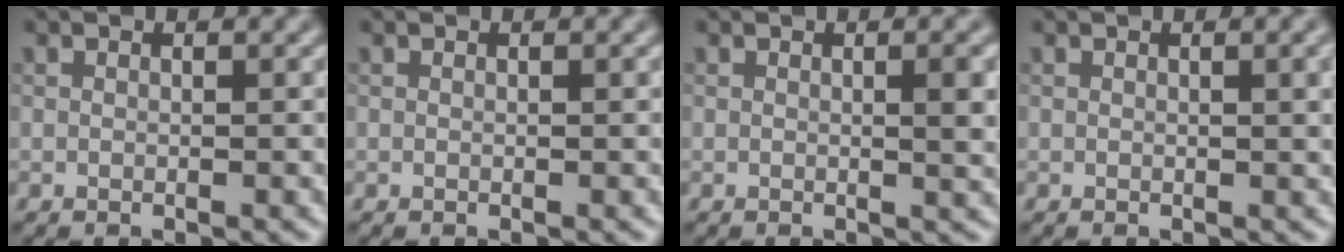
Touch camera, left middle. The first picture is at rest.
{"total": 0.0}
{"total": 2.9, "force": [0.3, 0.7, 2.8], "torque": [-0.033, 0.003, 0.001]}
{"total": 2.5, "force": [0.6, 0.8, 2.3], "torque": [-0.023, 0.005, 0.006]}